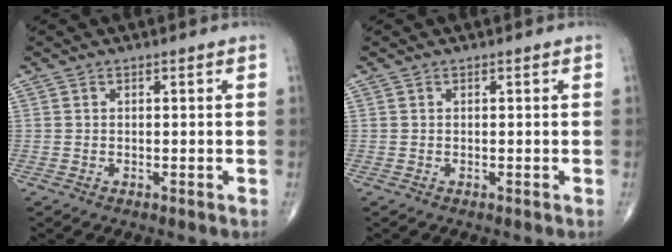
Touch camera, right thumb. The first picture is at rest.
{"total": 0.0}